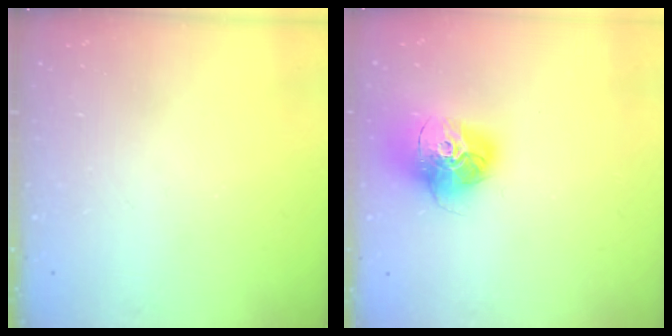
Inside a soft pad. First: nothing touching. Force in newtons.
{"total": 15.7, "press": 15.7, "slide": 1.4}